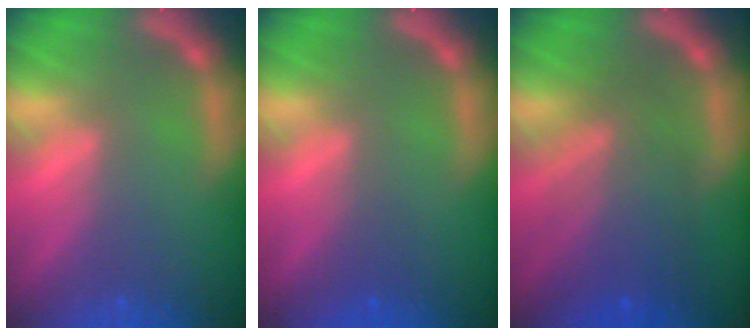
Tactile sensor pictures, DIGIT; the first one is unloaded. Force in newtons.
{"total": 1.0}
{"total": 7.0}